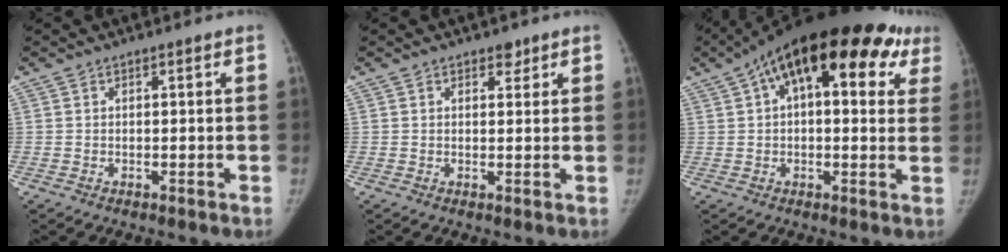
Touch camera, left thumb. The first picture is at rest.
{"total": 1.7, "force": [1.1, 1.1, 0.5], "torque": [0.008, -0.007, 0.014]}
{"total": 25.1, "force": [11.0, 11.7, 19.3], "torque": [-0.265, 0.048, 0.153]}